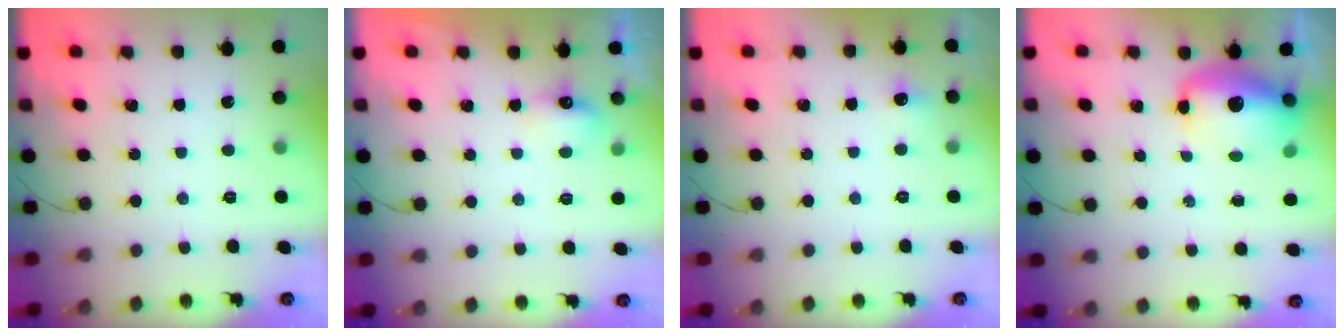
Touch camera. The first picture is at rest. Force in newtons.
{"total": 4.3, "press": 4.2, "slide": 1.2}
{"total": 4.6, "press": 4.4, "slide": 1.6}
{"total": 13.1, "press": 12.8, "slide": 2.8}